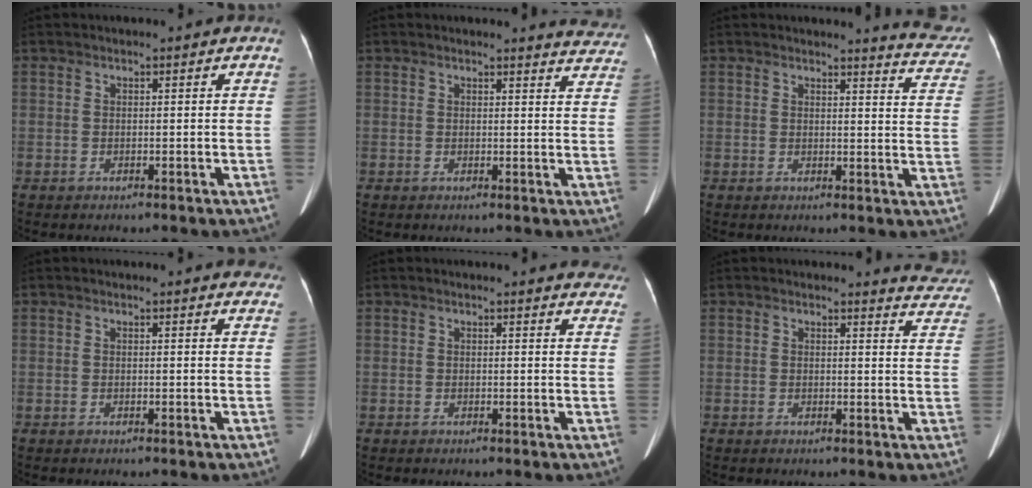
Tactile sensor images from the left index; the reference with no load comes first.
{"total": 5.9, "force": [5.8, 0.7, 0.3], "torque": [0.011, -0.033, 0.034]}
{"total": 8.0, "force": [8.0, 0.2, 0.9], "torque": [0.005, -0.063, 0.060]}
{"total": 6.2, "force": [5.8, 1.2, 1.5], "torque": [-0.001, -0.008, 0.037]}
{"total": 7.8, "force": [7.5, 1.6, 1.2], "torque": [0.019, -0.021, 0.046]}
{"total": 5.8, "force": [5.7, 0.8, -0.2], "torque": [0.018, -0.041, 0.033]}